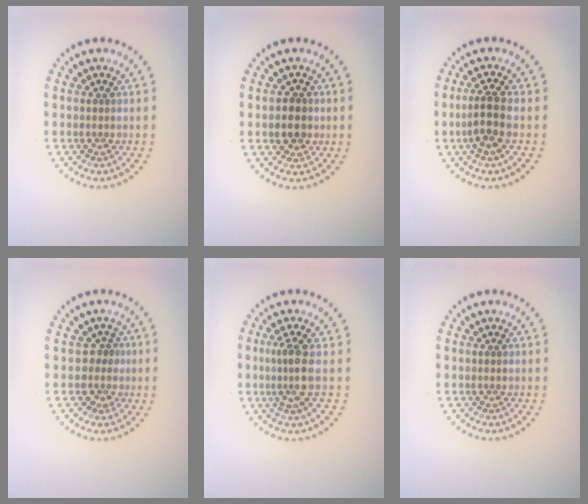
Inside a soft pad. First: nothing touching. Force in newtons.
{"total": 2.6, "press": 2.4, "slide": 0.7}
{"total": 2.8, "press": 2.5, "slide": 1.3}
{"total": 1.9, "press": 1.5, "slide": 1.2}
{"total": 2.5, "press": 1.9, "slide": 1.6}
{"total": 0.0}